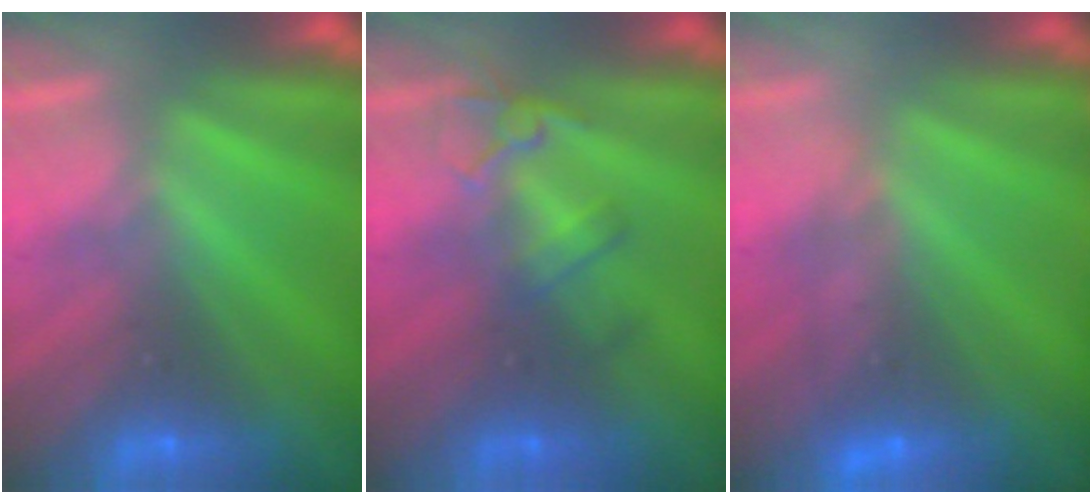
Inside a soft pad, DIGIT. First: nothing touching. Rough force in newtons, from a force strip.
{"total": 2.4}
{"total": 4.5}